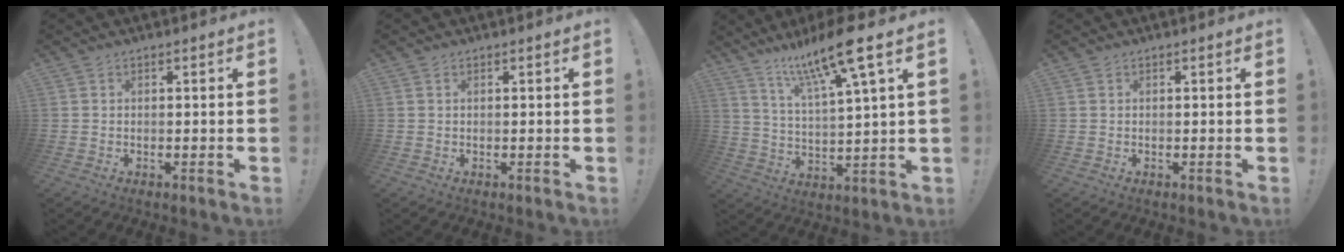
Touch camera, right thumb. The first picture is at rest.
{"total": 0.0}
{"total": 14.7, "force": [9.7, 1.7, 11.0], "torque": [-0.196, -0.048, 0.150]}
{"total": 0.0}